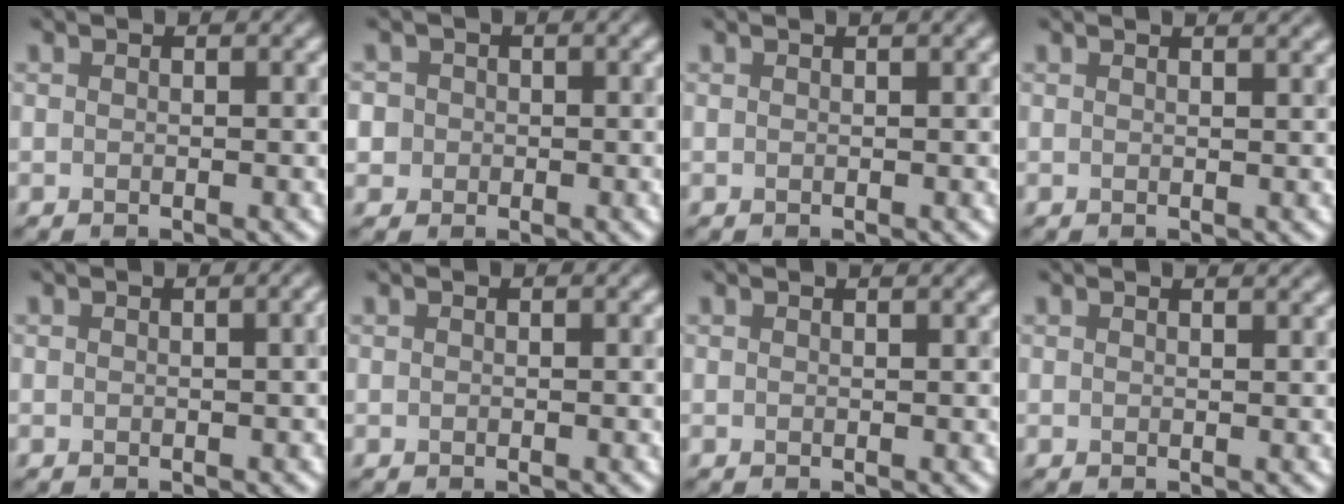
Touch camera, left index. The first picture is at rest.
{"total": 3.3, "force": [0.1, 3.2, 1.0], "torque": [0.001, 0.028, -0.027]}
{"total": 0.6, "force": [0.3, 0.0, 0.5], "torque": [-0.006, -0.002, 0.005]}
{"total": 2.0, "force": [1.4, 0.6, 1.2], "torque": [-0.005, 0.005, -0.002]}
{"total": 1.5, "force": [0.1, 0.8, 1.3], "torque": [-0.004, -0.002, 0.003]}
{"total": 0.0}
{"total": 0.7, "force": [0.6, 0.1, 0.4], "torque": [-0.005, -0.001, 0.002]}
{"total": 1.5, "force": [1.2, 0.4, 0.8], "torque": [-0.003, 0.002, 0.000]}